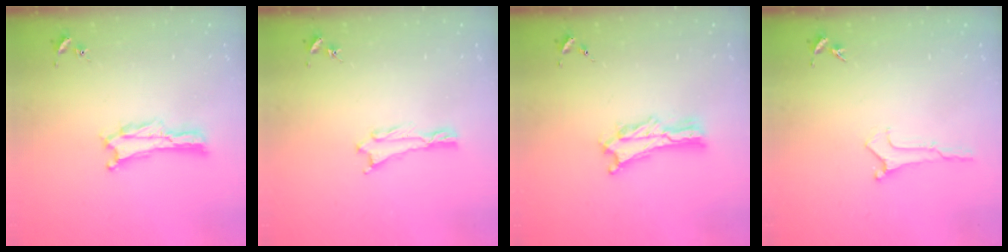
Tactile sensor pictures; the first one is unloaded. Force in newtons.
{"total": 0.7, "press": 0.7, "slide": 0.1}
{"total": 2.7, "press": 2.7, "slide": 0.3}
{"total": 0.0}